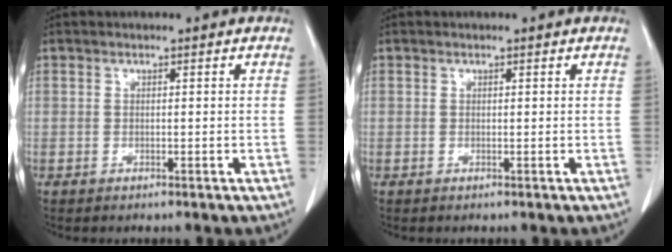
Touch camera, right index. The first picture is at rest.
{"total": 0.0}